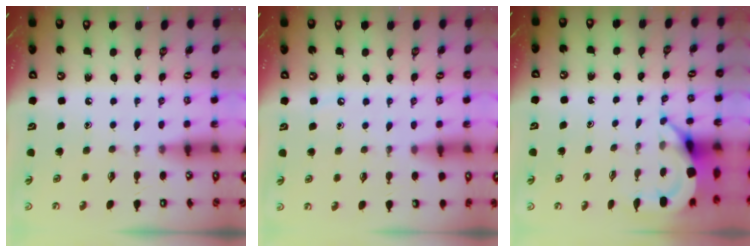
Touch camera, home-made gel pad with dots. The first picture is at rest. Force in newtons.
{"total": 2.7, "press": 2.7, "slide": 0.3}
{"total": 4.6, "press": 4.6, "slide": 0.5}